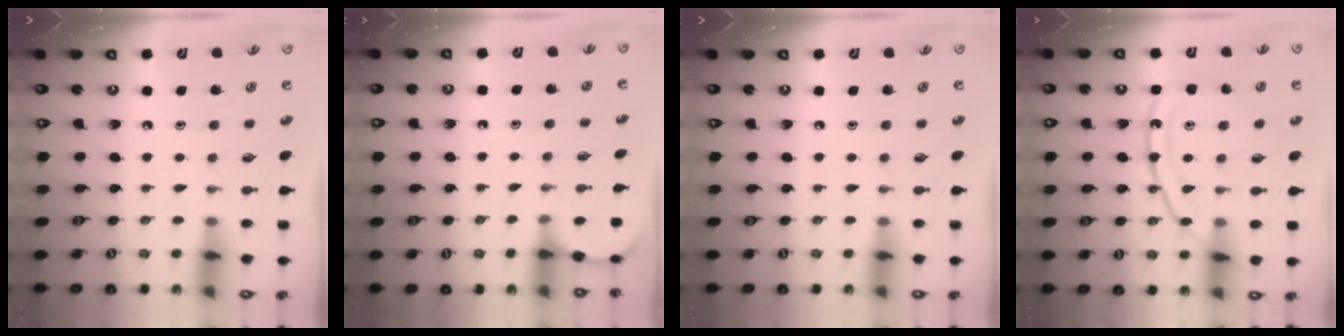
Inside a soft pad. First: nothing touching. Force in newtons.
{"total": 1.4, "press": 1.4, "slide": 0.0}
{"total": 0.0}
{"total": 13.7, "press": 13.6, "slide": 1.1}